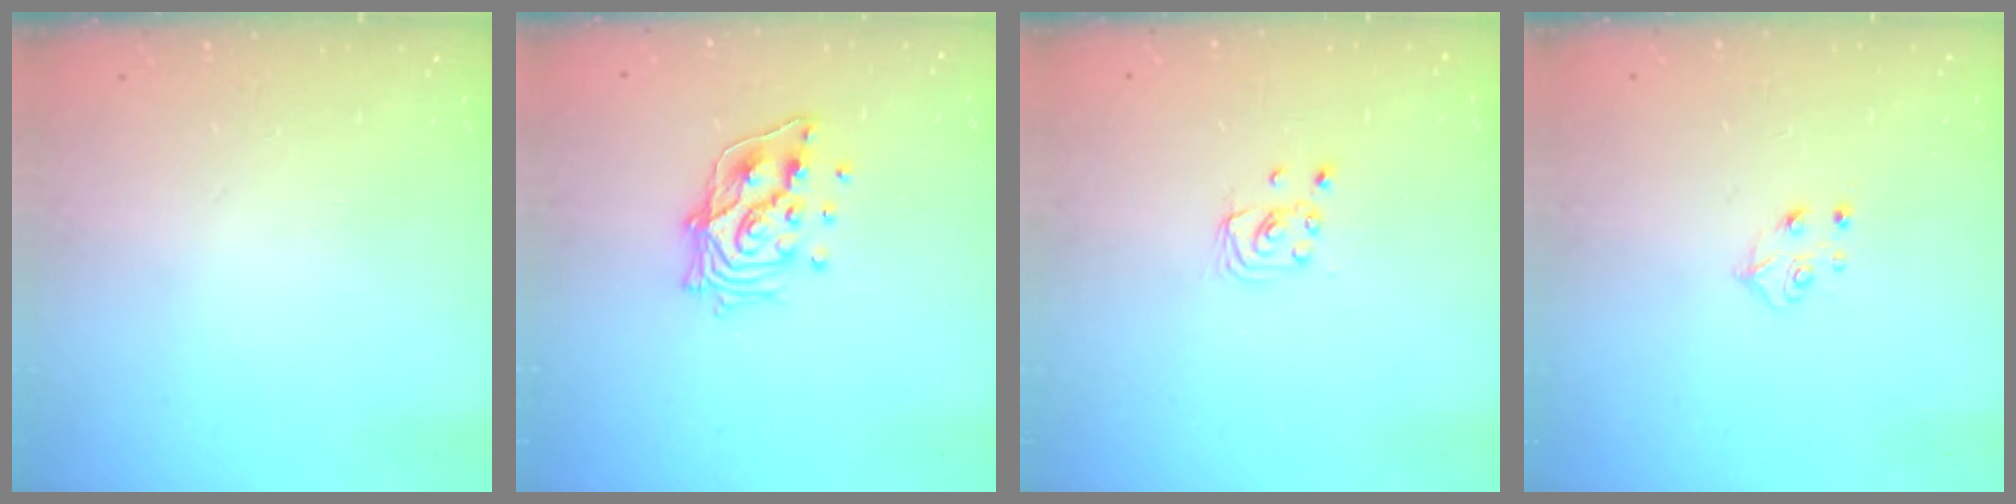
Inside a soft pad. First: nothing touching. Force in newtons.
{"total": 12.4, "press": 12.3, "slide": 1.1}
{"total": 2.0, "press": 2.0, "slide": 0.2}
{"total": 5.2, "press": 5.1, "slide": 0.7}